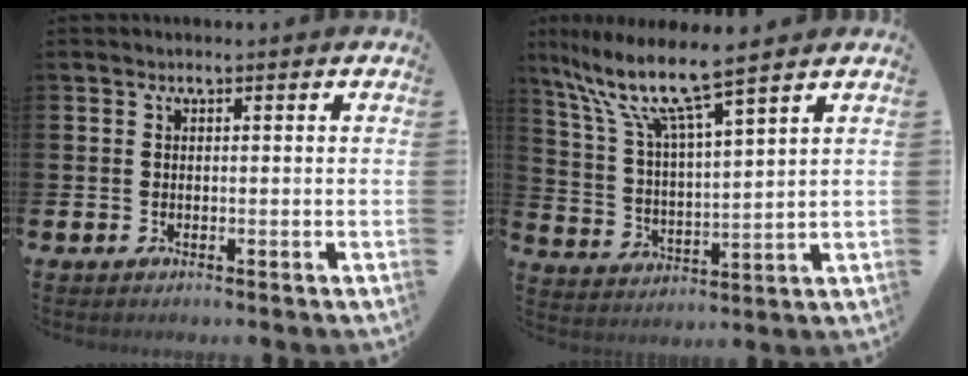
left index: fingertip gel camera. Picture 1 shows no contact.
{"total": 9.5, "force": [7.9, 0.9, 5.2], "torque": [-0.137, -0.040, 0.132]}